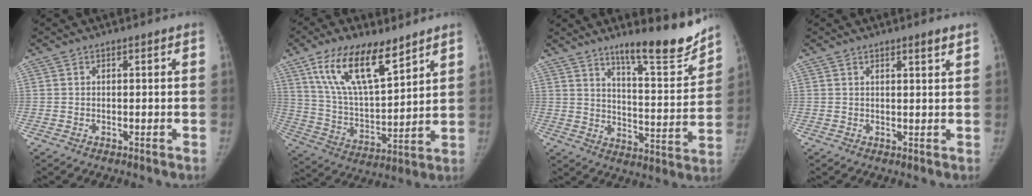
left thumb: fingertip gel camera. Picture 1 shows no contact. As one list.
[{"total": 16.9, "force": [10.4, 6.6, 11.6], "torque": [-0.182, -0.046, 0.202]}, {"total": 15.2, "force": [12.2, 2.5, 8.7], "torque": [-0.095, -0.094, 0.188]}, {"total": 1.9, "force": [1.5, 0.0, 1.3], "torque": [-0.017, -0.011, 0.023]}]